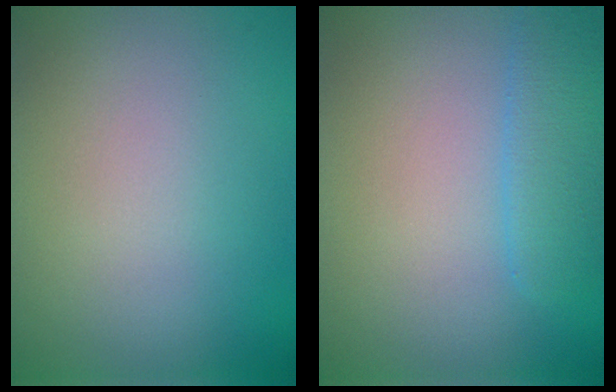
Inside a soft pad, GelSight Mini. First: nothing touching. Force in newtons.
{"total": 2.8, "press": 2.8, "slide": 0.1}